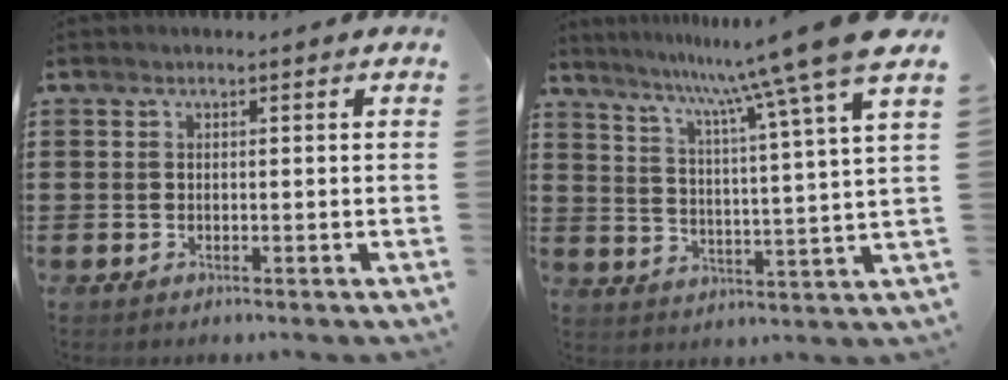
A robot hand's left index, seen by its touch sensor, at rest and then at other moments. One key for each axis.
{"total": 12.1, "fx": 9.9, "fy": -2.0, "fz": 6.6, "tx": -0.150, "ty": -0.065, "tz": 0.153}